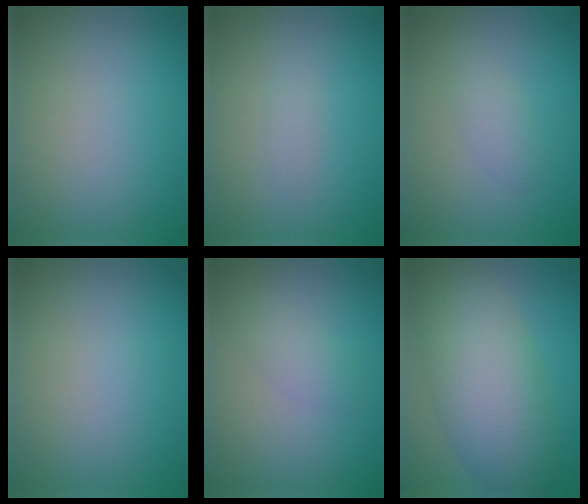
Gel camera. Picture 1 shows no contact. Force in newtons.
{"total": 0.9, "press": 0.9, "slide": 0.0}
{"total": 1.5, "press": 1.5, "slide": 0.1}
{"total": 0.0}
{"total": 1.5, "press": 1.5, "slide": 0.0}
{"total": 8.9, "press": 8.9, "slide": 0.2}